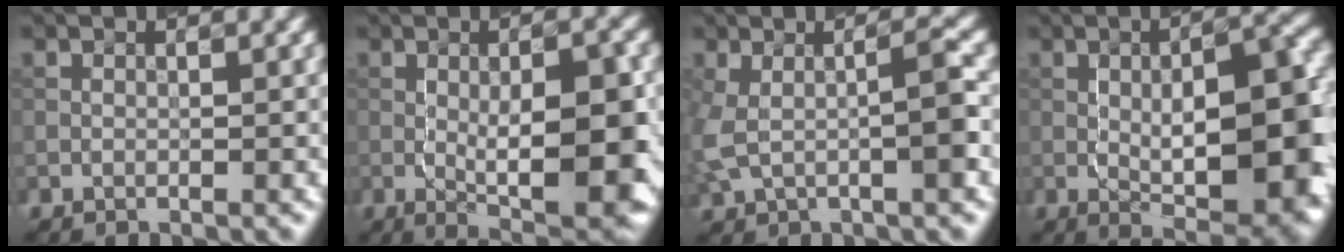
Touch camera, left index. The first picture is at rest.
{"total": 9.7, "force": [-0.9, 2.8, 9.2], "torque": [-0.127, -0.010, -0.009]}
{"total": 4.3, "force": [-0.1, 1.2, 4.2], "torque": [-0.081, 0.004, -0.003]}
{"total": 10.6, "force": [-0.8, 3.7, 9.9], "torque": [-0.126, 0.005, -0.009]}